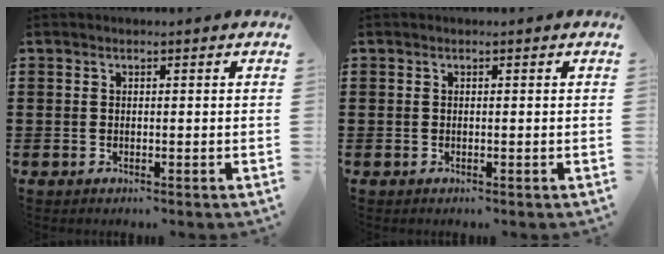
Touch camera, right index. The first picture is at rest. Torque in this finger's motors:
{"motor_torque": [-0.02, -0.01, 0.00, 0.01]}